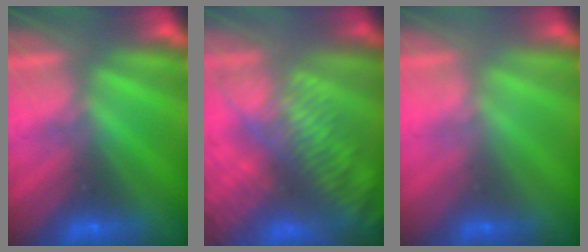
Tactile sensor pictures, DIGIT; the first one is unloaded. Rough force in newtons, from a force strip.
{"total": 9.5}
{"total": 2.2}